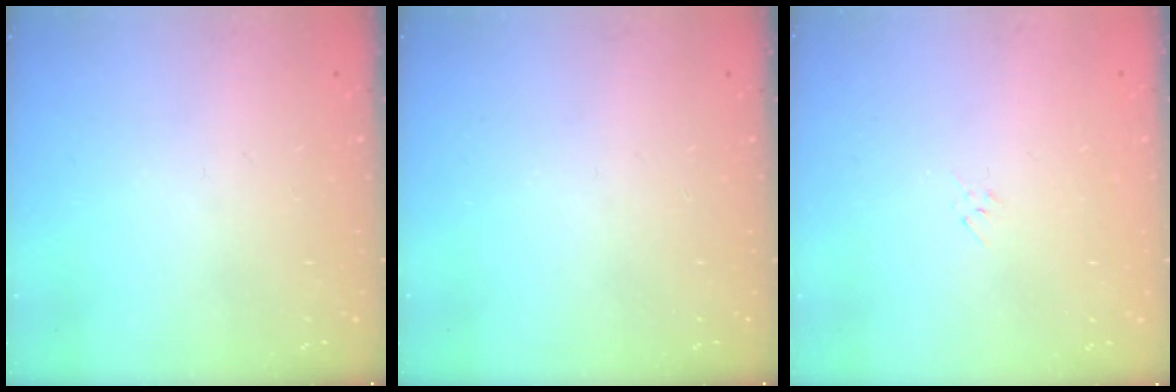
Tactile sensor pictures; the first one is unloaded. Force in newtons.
{"total": 0.0}
{"total": 2.9, "press": 2.9, "slide": 0.6}